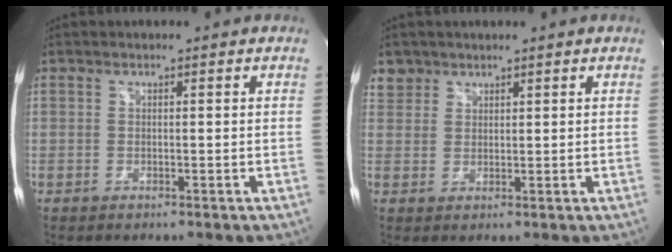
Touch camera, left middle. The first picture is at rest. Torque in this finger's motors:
{"motor_torque": [0.08, -0.12, 0.09, 0.01]}